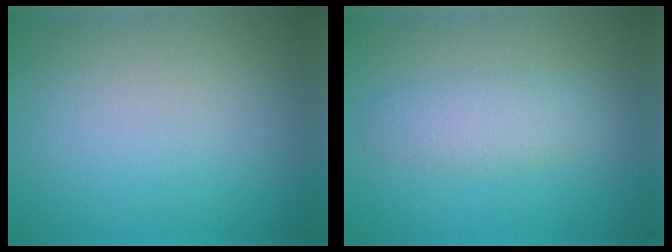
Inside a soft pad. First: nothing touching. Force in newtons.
{"total": 2.7, "press": 2.7, "slide": 0.1}